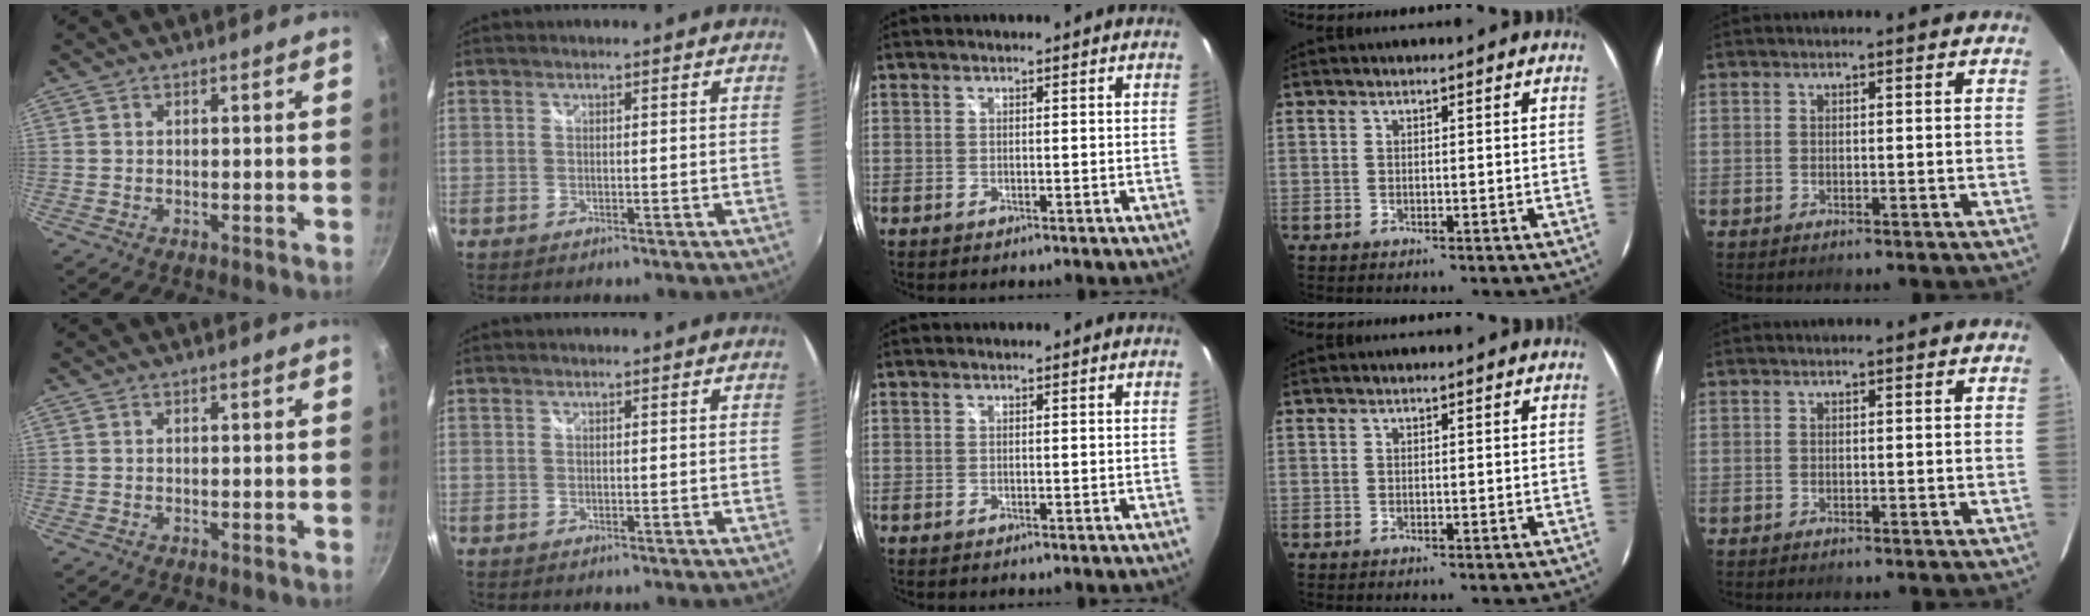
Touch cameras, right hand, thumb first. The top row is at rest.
{}